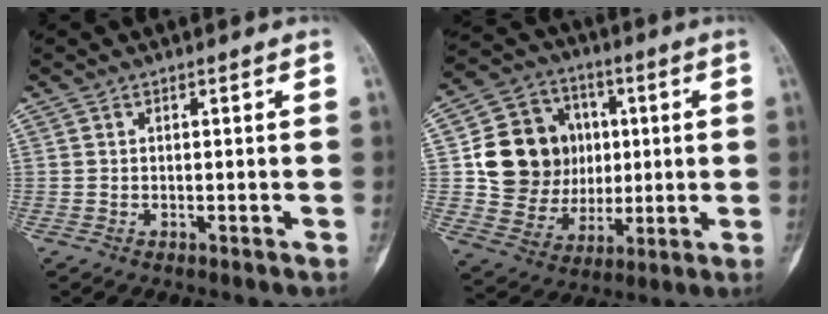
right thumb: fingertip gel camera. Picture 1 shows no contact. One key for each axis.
{"total": 17.2, "fx": 2.3, "fy": 14.9, "fz": 8.4, "tx": -0.103, "ty": 0.010, "tz": 0.057}